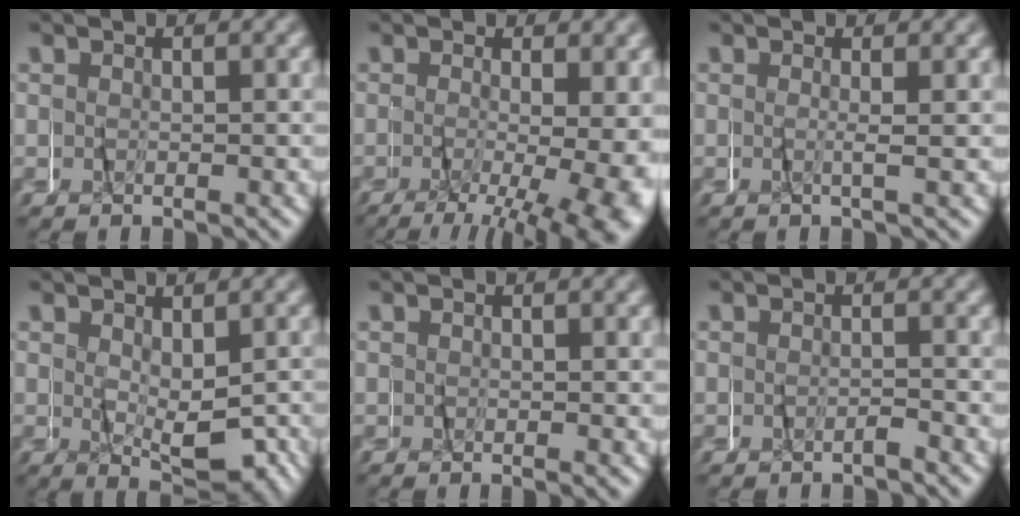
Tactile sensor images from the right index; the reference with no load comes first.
{"total": 6.3, "force": [-1.8, 1.7, 5.8], "torque": [-0.068, -0.022, -0.018]}
{"total": 1.1, "force": [0.0, -1.1, 0.2], "torque": [-0.014, 0.000, -0.001]}
{"total": 4.1, "force": [-0.9, 1.6, 3.6], "torque": [-0.051, -0.009, -0.013]}
{"total": 0.7, "force": [0.3, 0.3, 0.6], "torque": [-0.012, 0.001, 0.003]}
{"total": 1.1, "force": [-1.0, -0.2, -0.2], "torque": [-0.002, 0.000, -0.018]}